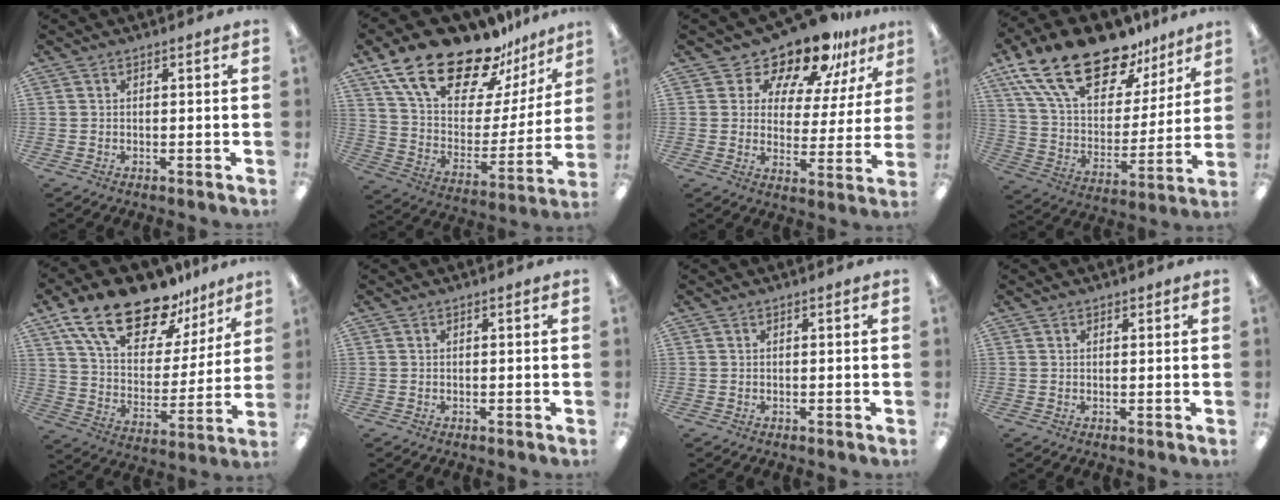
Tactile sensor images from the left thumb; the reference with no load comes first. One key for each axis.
{"total": 23.9, "fx": 18.0, "fy": 9.9, "fz": 12.2, "tx": -0.214, "ty": -0.117, "tz": 0.320}
{"total": 14.7, "fx": 12.7, "fy": 5.4, "fz": 5.1, "tx": -0.096, "ty": -0.100, "tz": 0.222}
{"total": 22.5, "fx": 16.2, "fy": 10.2, "fz": 11.9, "tx": -0.215, "ty": -0.101, "tz": 0.292}
{"total": 20.2, "fx": 14.9, "fy": 8.8, "fz": 10.4, "tx": -0.185, "ty": -0.091, "tz": 0.265}
{"total": 0.0}
{"total": 0.0}
{"total": 0.7, "fx": 0.6, "fy": 0.4, "fz": 0.2, "tx": 0.005, "ty": -0.002, "tz": 0.009}